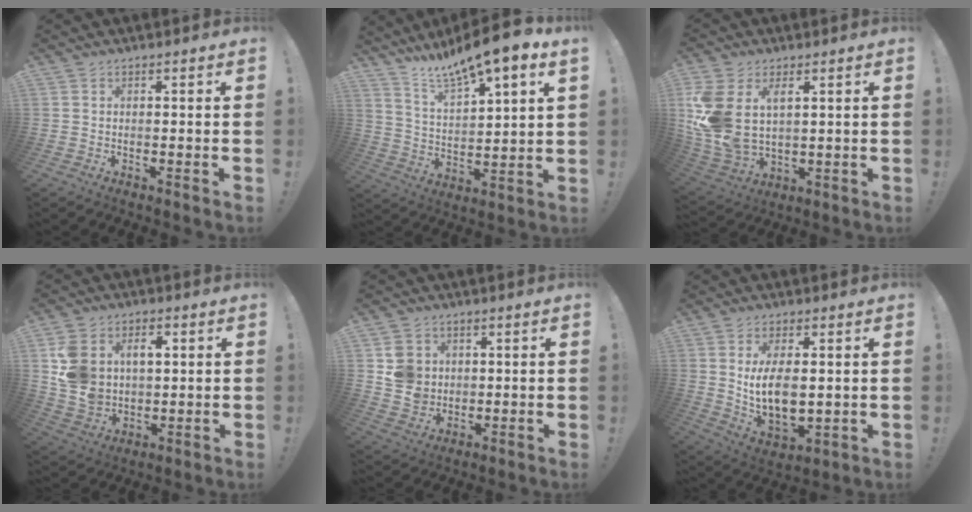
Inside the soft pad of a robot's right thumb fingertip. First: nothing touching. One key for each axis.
{"total": 11.4, "fx": 10.0, "fy": 1.0, "fz": 5.4, "tx": -0.105, "ty": -0.084, "tz": 0.166}
{"total": 12.4, "fx": 4.5, "fy": 7.9, "fz": 8.5, "tx": -0.191, "ty": -0.022, "tz": 0.087}
{"total": 13.5, "fx": 3.7, "fy": 10.6, "fz": 7.5, "tx": -0.146, "ty": -0.004, "tz": 0.074}
{"total": 8.1, "fx": 2.3, "fy": 7.3, "fz": 2.5, "tx": -0.033, "ty": -0.003, "tz": 0.054}
{"total": 10.9, "fx": 2.1, "fy": 5.4, "fz": 9.2, "tx": -0.167, "ty": -0.029, "tz": 0.035}